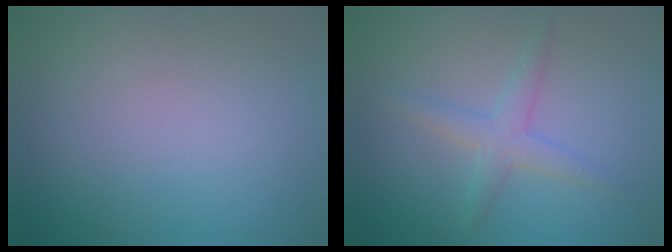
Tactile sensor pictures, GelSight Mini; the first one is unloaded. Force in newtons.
{"total": 2.2, "press": 2.2, "slide": 0.1}